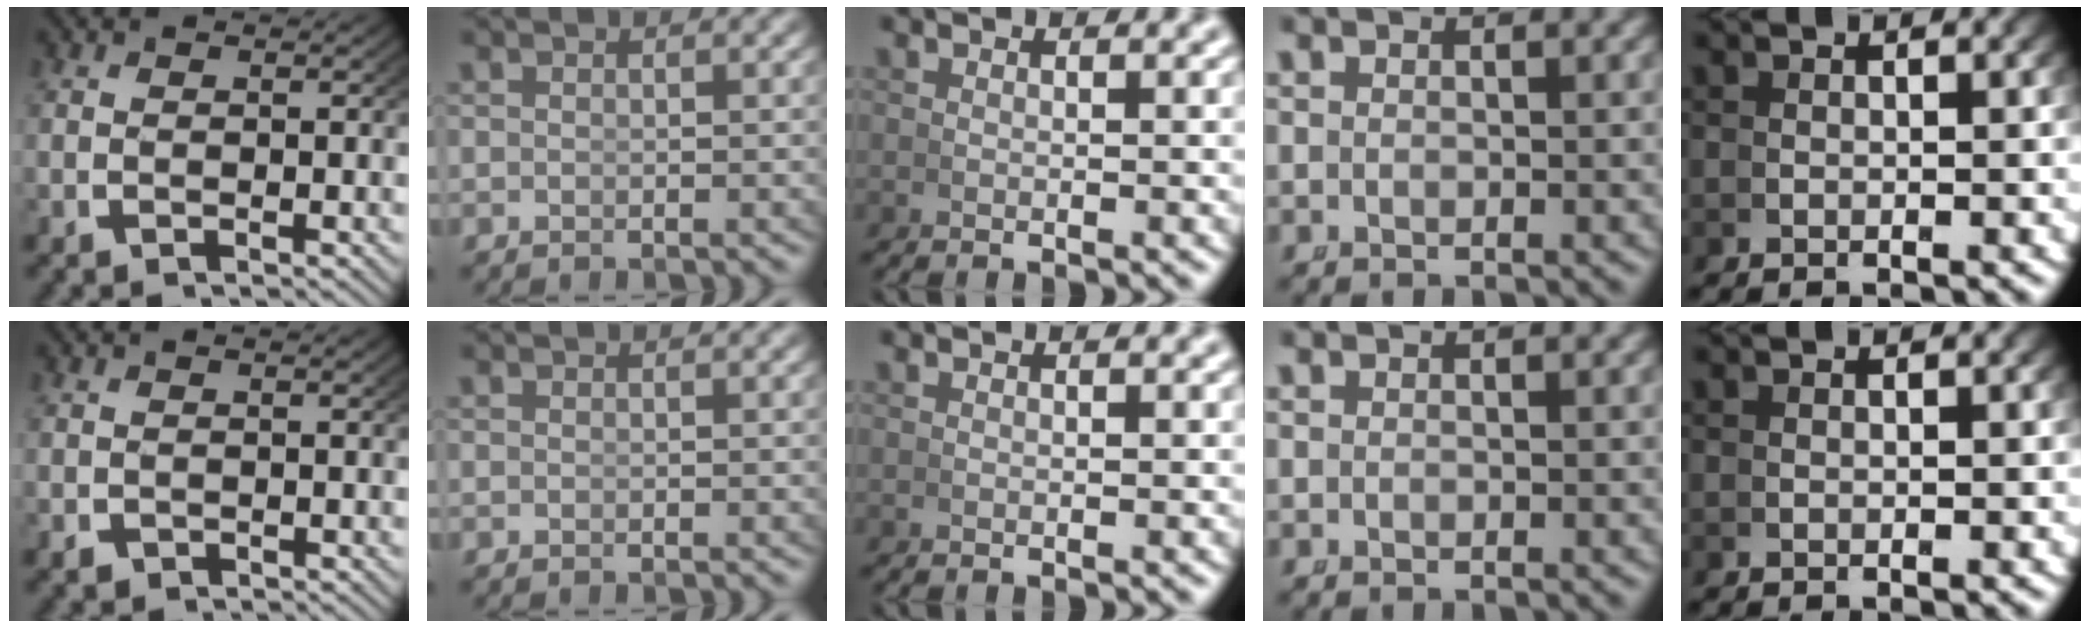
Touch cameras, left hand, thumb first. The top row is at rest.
{"thumb": {"total": 0.8, "force": [-0.4, 0.7, 0.1], "torque": [-0.005, -0.006, -0.004]}, "ring": {"total": 0.5, "force": [-0.3, 0.4, -0.2], "torque": [-0.001, 0.003, -0.009]}}